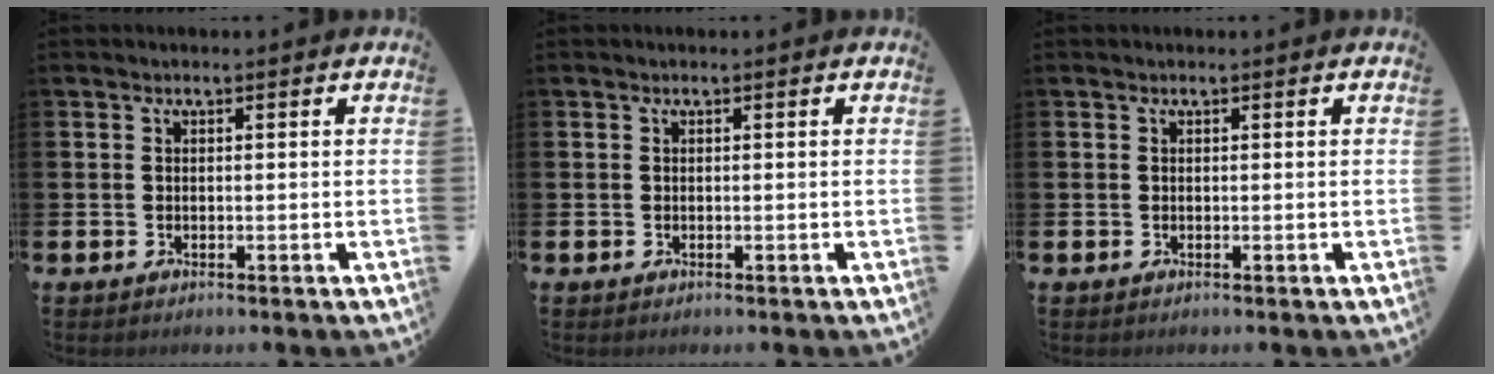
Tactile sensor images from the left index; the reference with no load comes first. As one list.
[{"total": 0.0}, {"total": 0.0}]